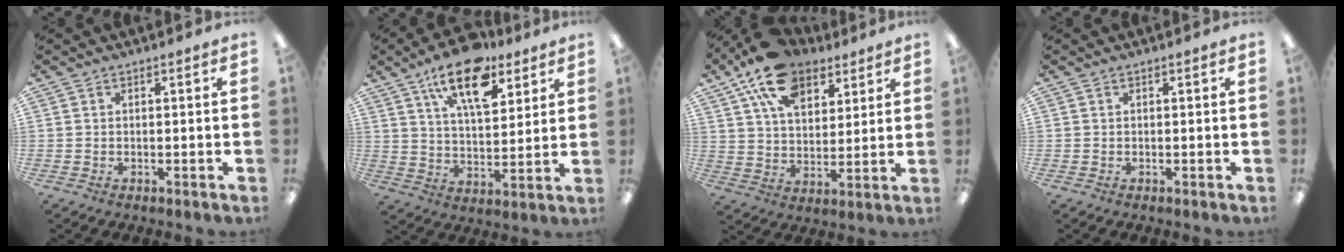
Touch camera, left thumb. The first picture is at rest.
{"total": 16.2, "force": [10.2, 7.5, 10.2], "torque": [-0.153, -0.044, 0.171]}
{"total": 16.3, "force": [10.5, 9.3, 8.4], "torque": [-0.152, -0.038, 0.193]}
{"total": 0.0}